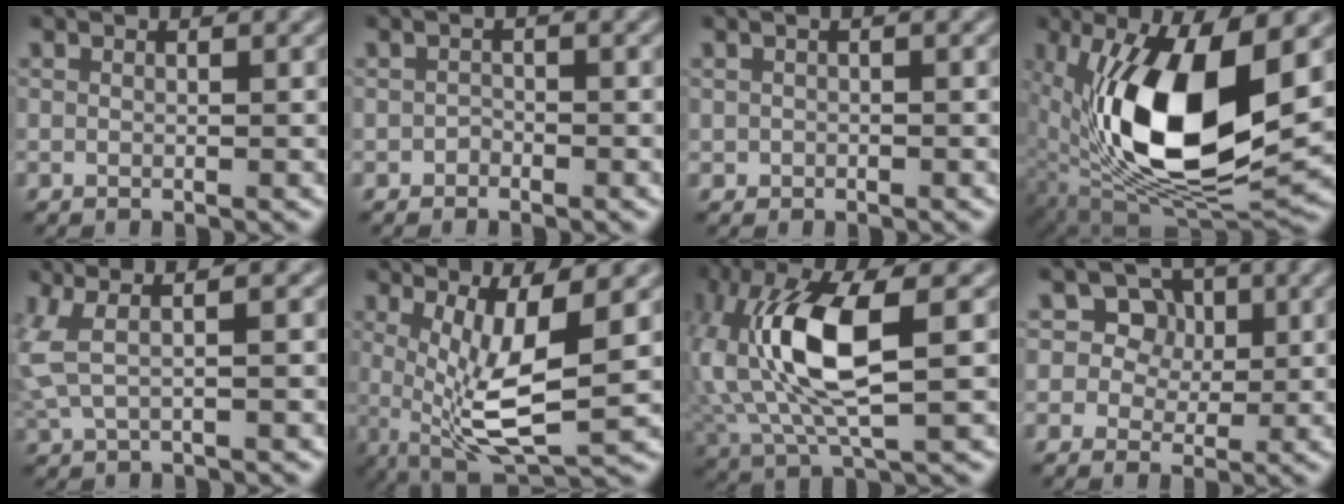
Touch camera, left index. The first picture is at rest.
{"total": 0.7, "force": [-0.6, 0.4, 0.1], "torque": [-0.003, -0.001, -0.009]}
{"total": 0.6, "force": [-0.1, 0.5, 0.2], "torque": [-0.003, 0.000, 0.000]}
{"total": 14.6, "force": [0.7, 6.6, 13.0], "torque": [-0.250, -0.017, 0.014]}
{"total": 3.4, "force": [0.9, 1.1, 3.1], "torque": [-0.072, 0.009, 0.018]}
{"total": 7.8, "force": [0.5, 2.4, 7.5], "torque": [-0.137, -0.010, 0.015]}
{"total": 10.4, "force": [1.6, 4.1, 9.4], "torque": [-0.195, 0.005, 0.034]}
{"total": 5.9, "force": [2.7, 4.7, 2.4], "torque": [-0.039, 0.012, 0.033]}